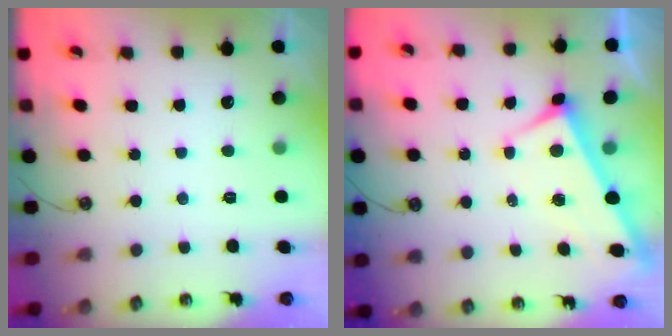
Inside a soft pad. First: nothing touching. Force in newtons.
{"total": 3.6, "press": 3.6, "slide": 0.3}